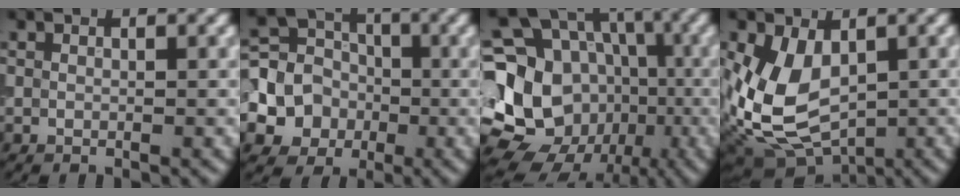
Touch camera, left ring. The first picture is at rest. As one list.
[{"total": 10.9, "force": [-2.7, 10.0, 3.5], "torque": [-0.092, -0.007, -0.070]}, {"total": 20.2, "force": [-3.4, 17.6, 9.4], "torque": [-0.212, -0.002, -0.066]}, {"total": 7.5, "force": [0.2, 4.9, 5.6], "torque": [-0.126, -0.011, 0.009]}]